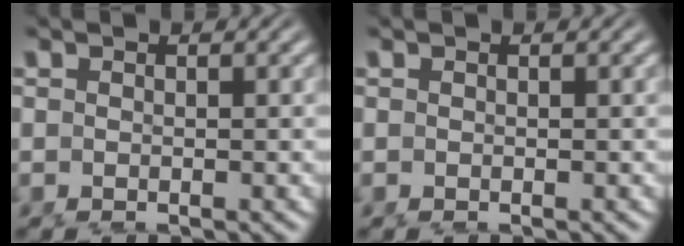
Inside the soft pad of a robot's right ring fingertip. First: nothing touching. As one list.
[{"total": 0.0}]